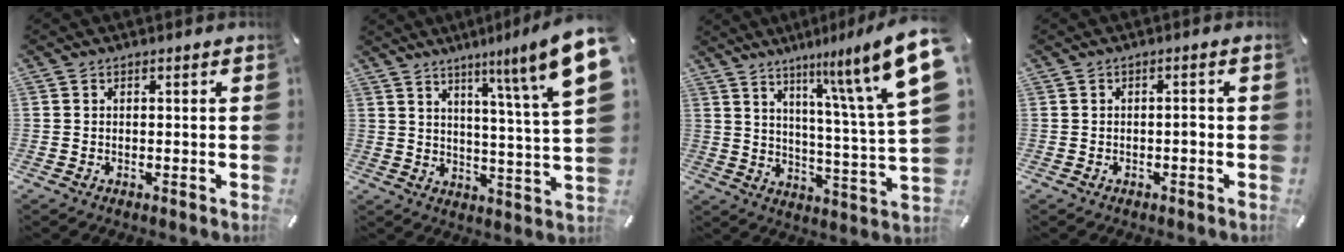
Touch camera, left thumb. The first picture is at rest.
{"total": 13.8, "force": [8.3, 0.6, 11.0], "torque": [-0.163, -0.065, 0.120]}
{"total": 19.0, "force": [10.6, 2.9, 15.5], "torque": [-0.228, -0.069, 0.157]}
{"total": 1.6, "force": [-0.4, 0.2, 1.5], "torque": [-0.028, 0.001, -0.008]}